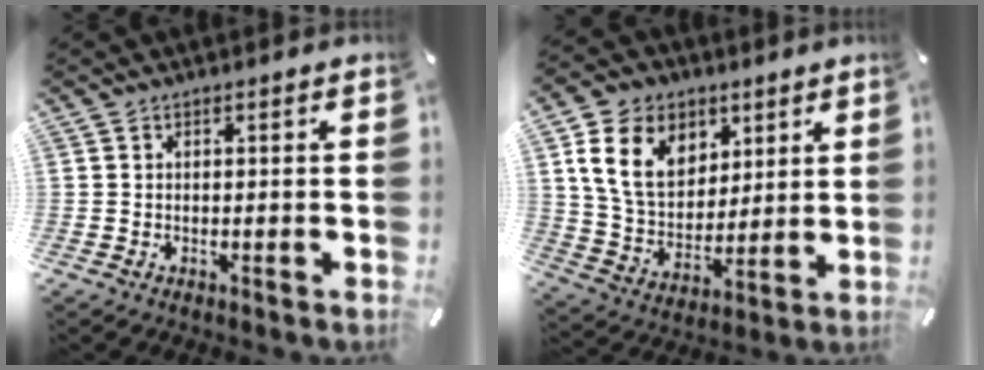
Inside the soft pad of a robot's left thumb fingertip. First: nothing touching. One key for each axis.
{"total": 14.3, "fx": 5.9, "fy": 10.8, "fz": 7.3, "tx": -0.145, "ty": -0.011, "tz": 0.113}